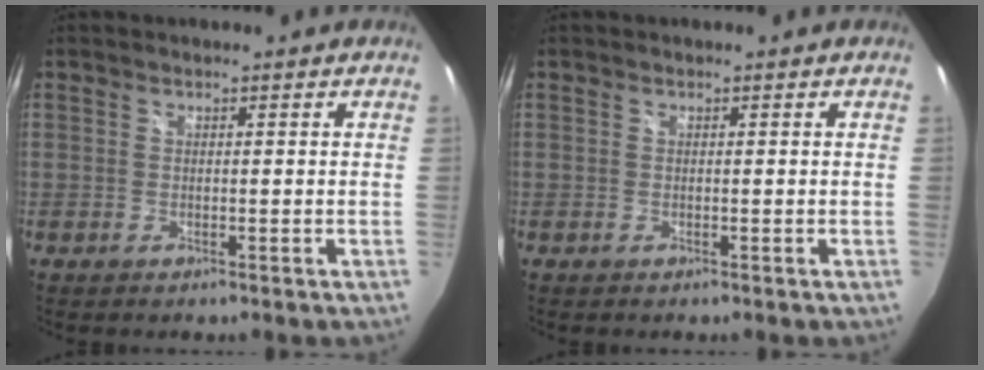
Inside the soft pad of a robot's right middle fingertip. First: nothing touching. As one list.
[{"total": 0.0}]